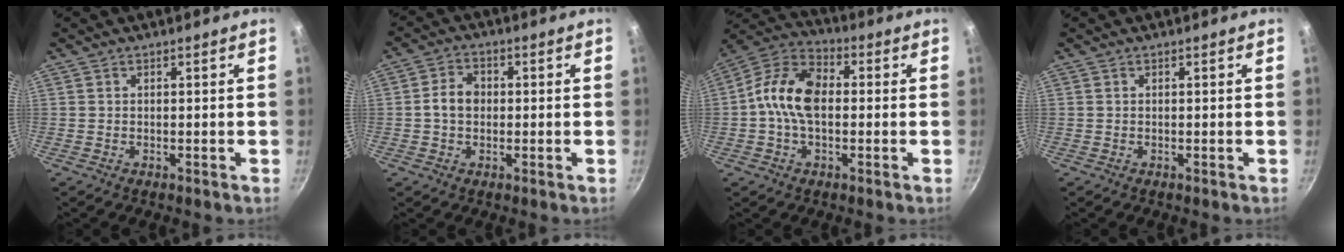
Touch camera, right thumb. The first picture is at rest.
{"total": 5.1, "force": [-0.1, 4.0, 3.2], "torque": [-0.042, 0.016, -0.009]}
{"total": 12.4, "force": [-0.1, 8.0, 9.4], "torque": [-0.152, 0.035, -0.026]}
{"total": 0.0}